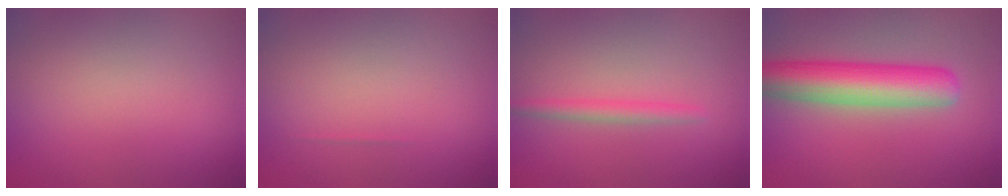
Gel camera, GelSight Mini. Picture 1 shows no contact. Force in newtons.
{"total": 0.0}
{"total": 1.6, "press": 1.6, "slide": 0.0}
{"total": 7.4, "press": 7.4, "slide": 0.3}